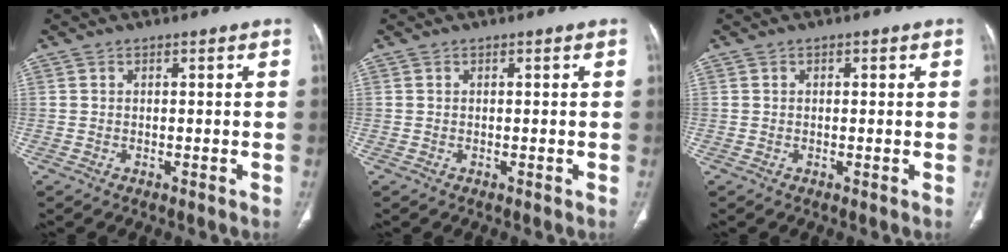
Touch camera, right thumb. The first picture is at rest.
{"total": 0.0}
{"total": 0.7, "force": [0.3, 0.4, 0.4], "torque": [-0.004, 0.001, 0.003]}